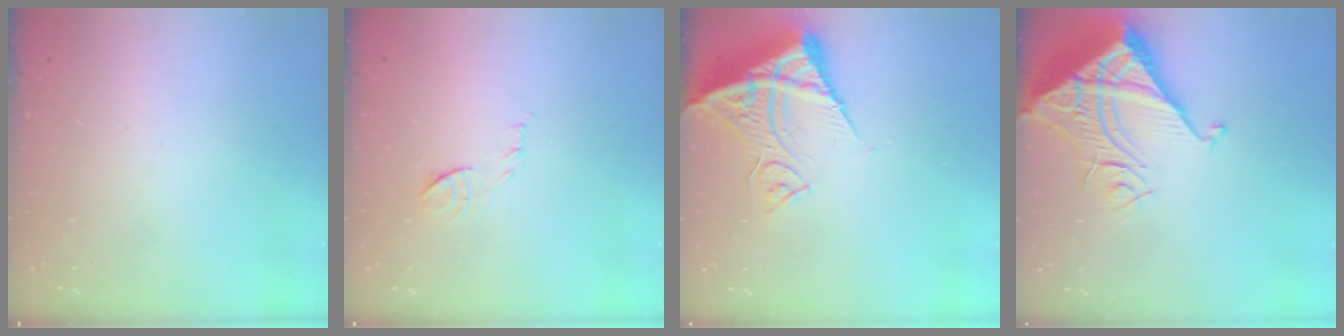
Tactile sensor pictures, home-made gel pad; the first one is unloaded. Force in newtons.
{"total": 7.8, "press": 7.7, "slide": 0.7}
{"total": 13.5, "press": 13.3, "slide": 1.8}
{"total": 9.4, "press": 9.3, "slide": 1.0}